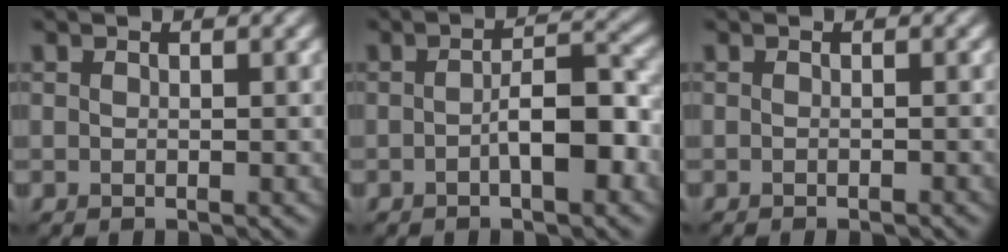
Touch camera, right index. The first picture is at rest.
{"total": 4.4, "force": [-1.2, 1.3, 4.1], "torque": [-0.066, 0.008, -0.022]}
{"total": 0.9, "force": [-0.6, 0.2, 0.6], "torque": [-0.005, -0.003, -0.014]}